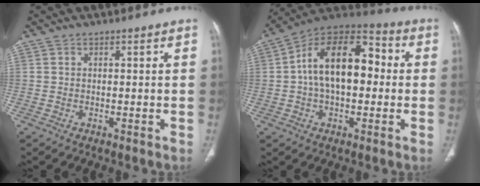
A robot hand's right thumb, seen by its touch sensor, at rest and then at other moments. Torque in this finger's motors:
{"motor_torque": [-0.51, 1.52, 0.55, 0.00, 0.17]}